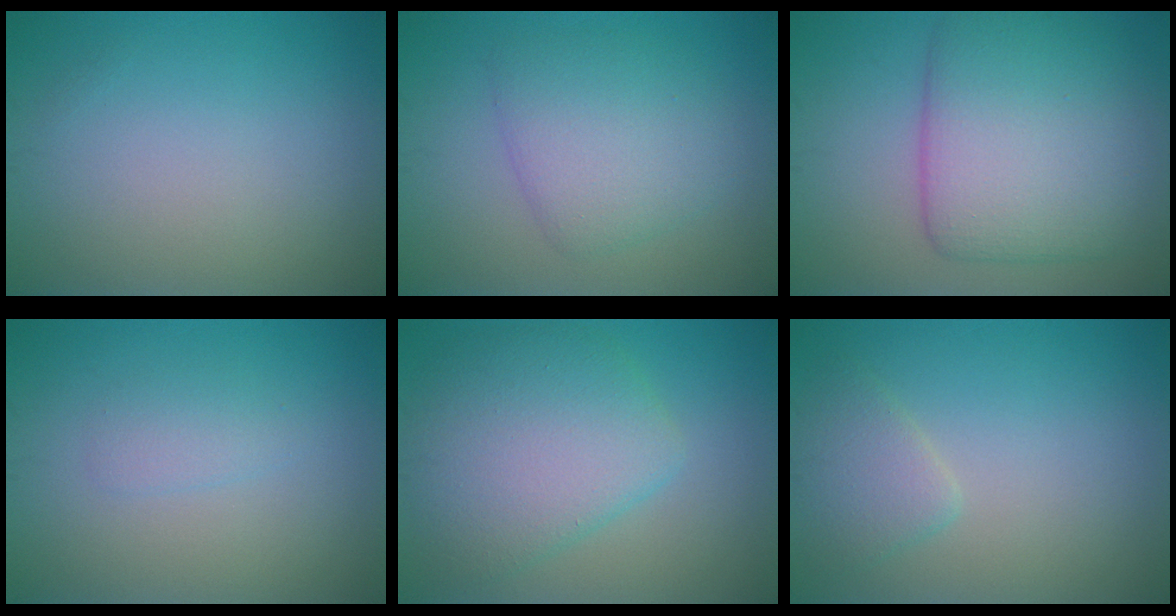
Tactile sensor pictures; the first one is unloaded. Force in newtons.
{"total": 4.5, "press": 4.5, "slide": 0.3}
{"total": 9.0, "press": 9.0, "slide": 0.4}
{"total": 1.3, "press": 1.3, "slide": 0.0}
{"total": 7.1, "press": 7.1, "slide": 0.2}
{"total": 2.4, "press": 2.4, "slide": 0.2}